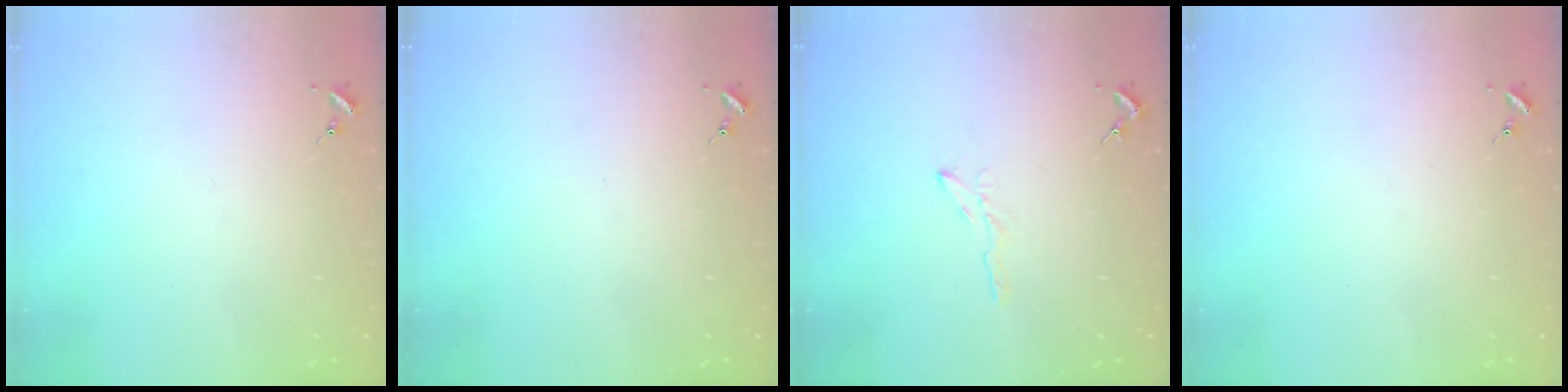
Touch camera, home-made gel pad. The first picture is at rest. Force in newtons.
{"total": 0.0}
{"total": 4.7, "press": 4.6, "slide": 0.6}
{"total": 0.0}